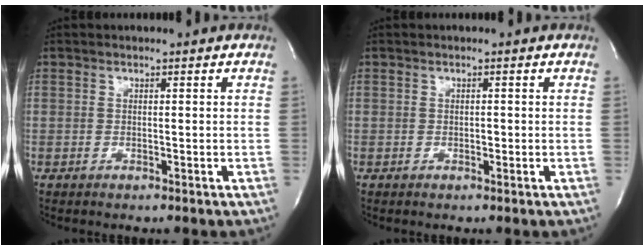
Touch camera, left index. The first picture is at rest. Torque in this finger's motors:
{"motor_torque": [-0.30, 0.06, 0.02, -0.01]}